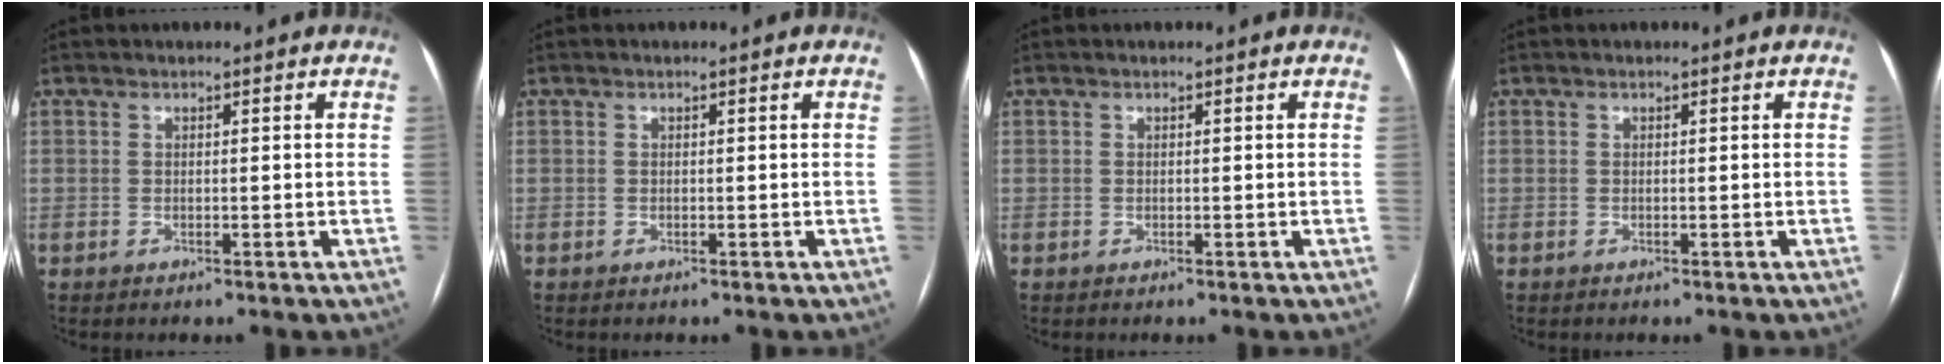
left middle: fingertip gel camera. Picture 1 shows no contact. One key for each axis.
{"total": 0.0}
{"total": 0.0}
{"total": 0.0}